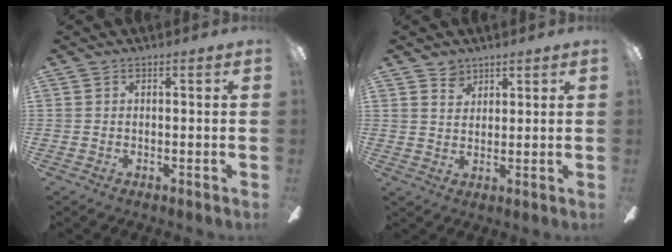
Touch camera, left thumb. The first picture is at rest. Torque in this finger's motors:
{"motor_torque": [-0.22, -0.36, -0.09, 0.01, 0.03]}